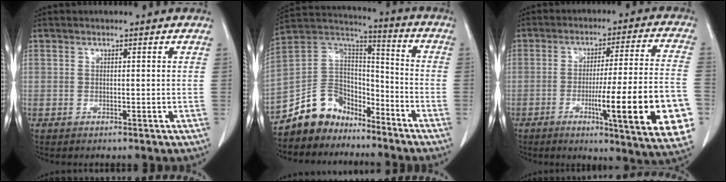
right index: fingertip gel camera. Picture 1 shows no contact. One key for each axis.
{"total": 11.4, "fx": -9.0, "fy": 6.8, "fz": 2.0, "tx": -0.041, "ty": 0.068, "tz": -0.163}
{"total": 20.2, "fx": -6.0, "fy": 0.1, "fz": 19.3, "tx": -0.222, "ty": -0.015, "tz": -0.082}